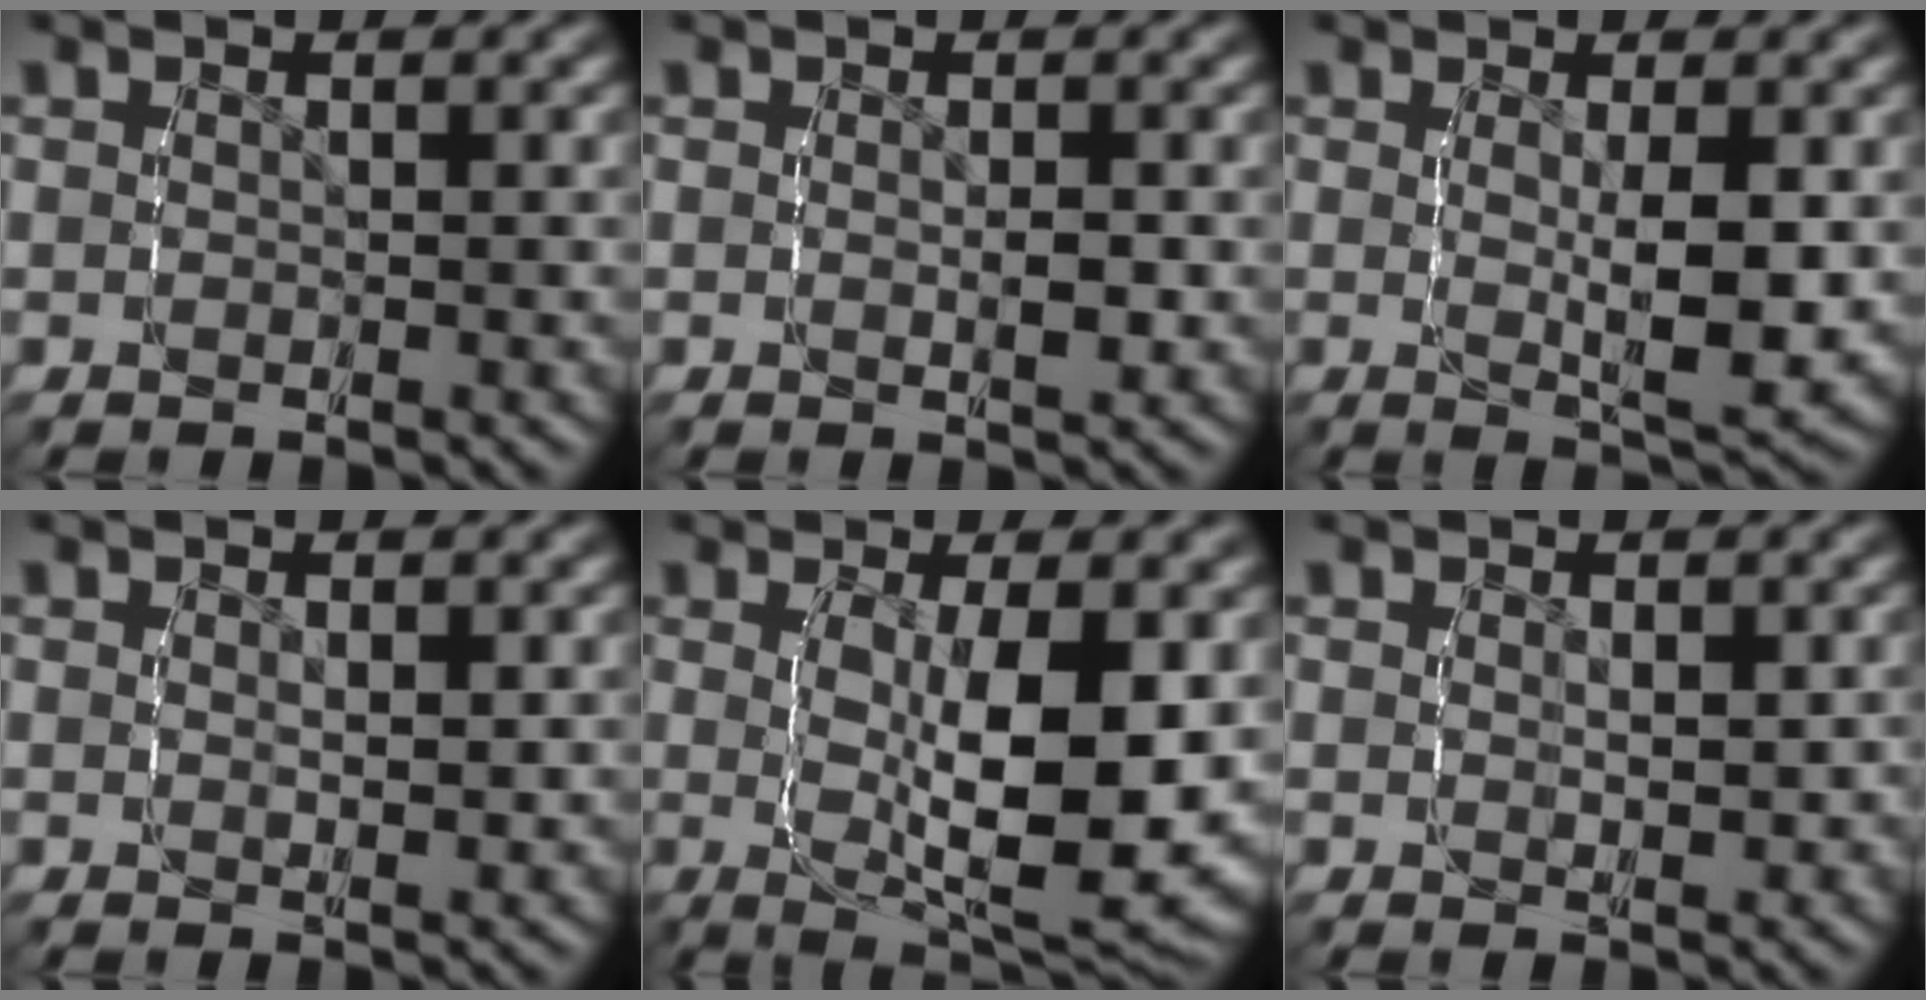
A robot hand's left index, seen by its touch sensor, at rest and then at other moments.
{"total": 1.4, "force": [-0.4, 0.4, 1.3], "torque": [-0.027, -0.007, -0.006]}
{"total": 5.0, "force": [-0.4, 1.6, 4.8], "torque": [-0.083, -0.016, -0.004]}
{"total": 0.8, "force": [0.2, 0.2, 0.8], "torque": [-0.016, -0.008, 0.005]}
{"total": 11.1, "force": [-1.0, 4.7, 10.0], "torque": [-0.166, -0.025, -0.003]}
{"total": 0.9, "force": [0.0, 0.4, 0.8], "torque": [-0.017, -0.010, 0.004]}